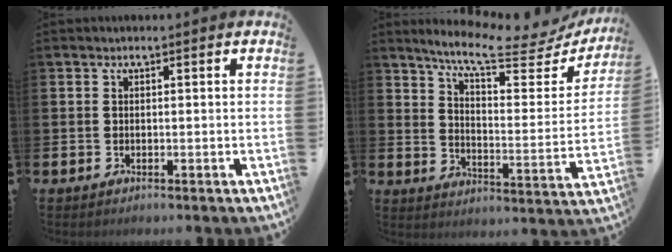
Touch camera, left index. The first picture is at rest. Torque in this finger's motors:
{"motor_torque": [1.02, -1.12, 0.22, 0.09]}